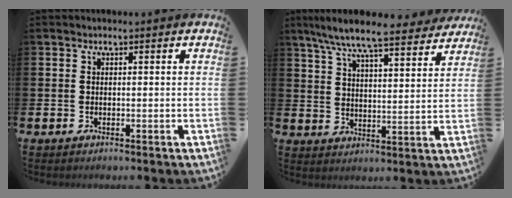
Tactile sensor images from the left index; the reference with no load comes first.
{"total": 8.8, "force": [8.1, 1.0, 3.2], "torque": [-0.078, -0.053, 0.139]}